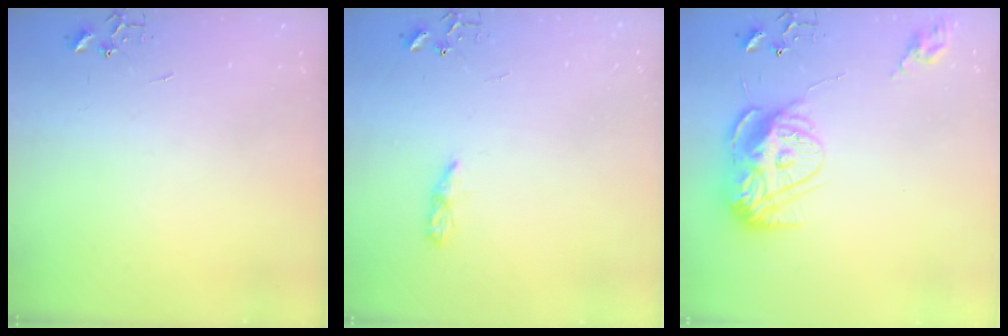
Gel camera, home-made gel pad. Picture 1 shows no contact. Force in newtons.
{"total": 5.1, "press": 5.1, "slide": 0.6}
{"total": 14.9, "press": 14.8, "slide": 1.2}